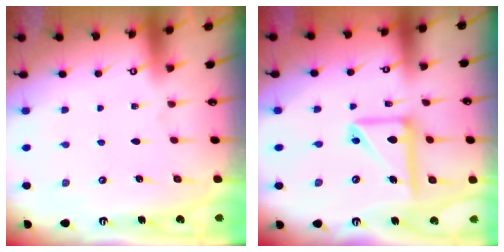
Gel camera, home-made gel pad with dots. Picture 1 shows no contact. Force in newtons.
{"total": 14.2, "press": 14.0, "slide": 2.4}